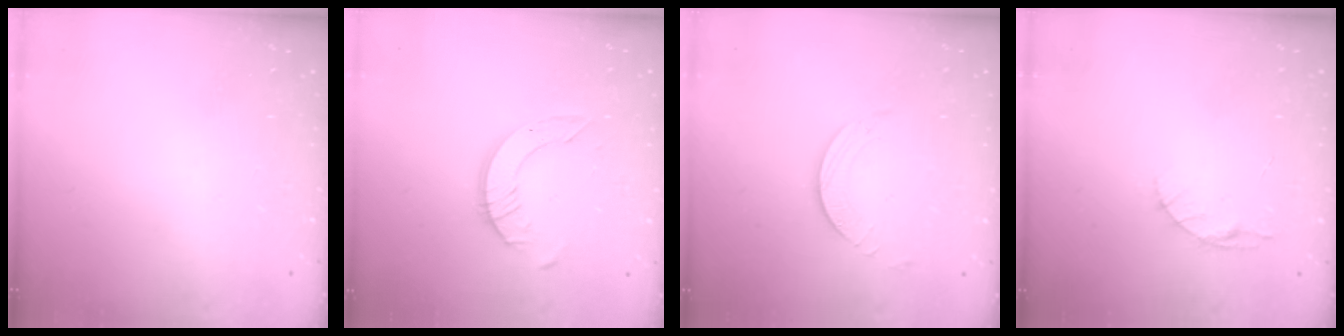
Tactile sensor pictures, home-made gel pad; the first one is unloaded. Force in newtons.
{"total": 6.9, "press": 6.8, "slide": 0.7}
{"total": 2.5, "press": 2.5, "slide": 0.2}
{"total": 3.3, "press": 3.3, "slide": 0.4}